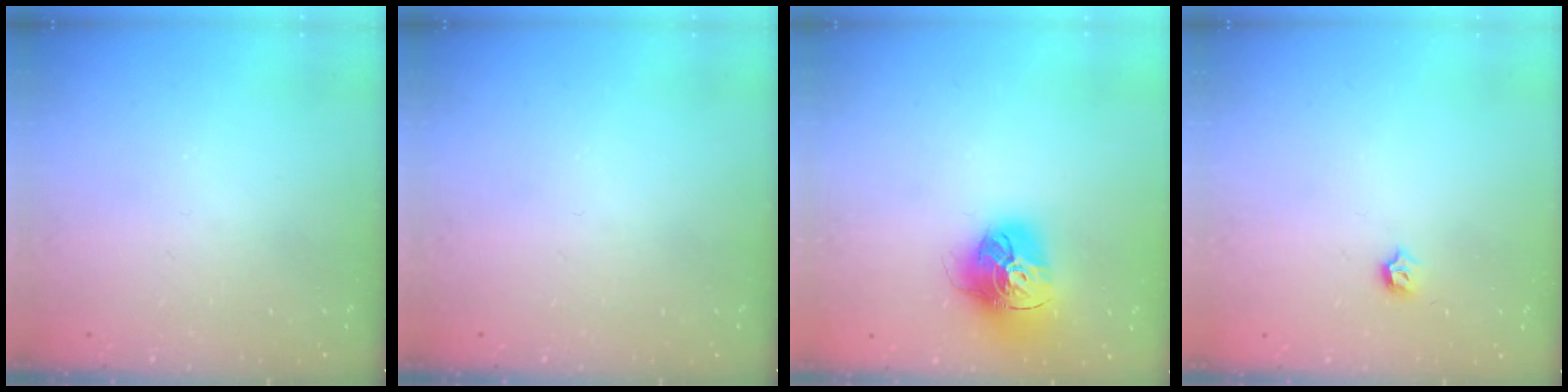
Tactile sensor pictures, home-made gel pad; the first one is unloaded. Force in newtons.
{"total": 0.0}
{"total": 17.0, "press": 16.9, "slide": 1.7}
{"total": 3.4, "press": 3.3, "slide": 0.7}